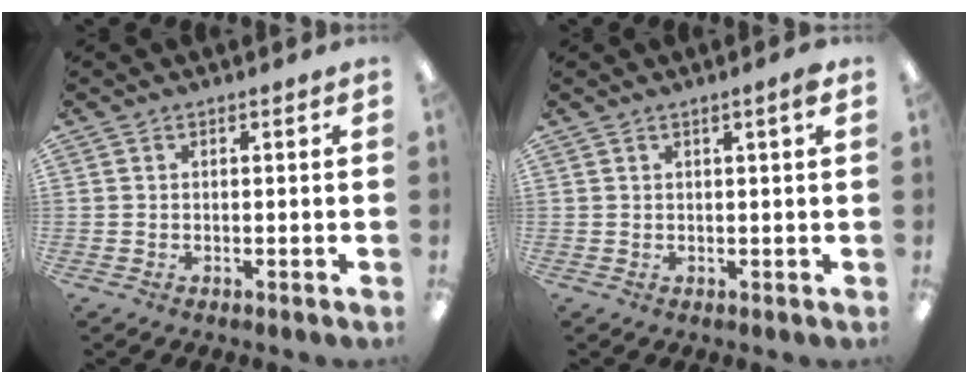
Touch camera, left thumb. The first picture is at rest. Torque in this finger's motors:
{"motor_torque": [-0.17, 0.07, -0.09, -0.09, 0.03]}